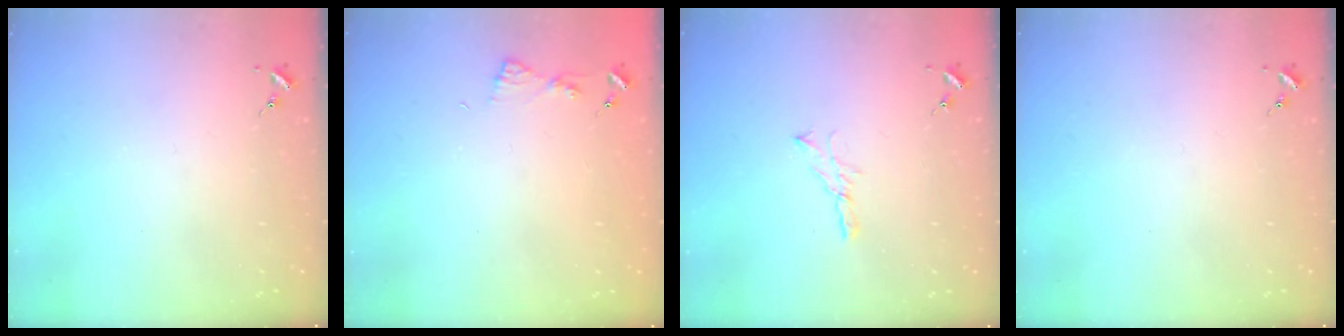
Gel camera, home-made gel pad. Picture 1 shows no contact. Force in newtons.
{"total": 4.8, "press": 4.8, "slide": 0.4}
{"total": 4.9, "press": 4.8, "slide": 0.5}
{"total": 0.0}